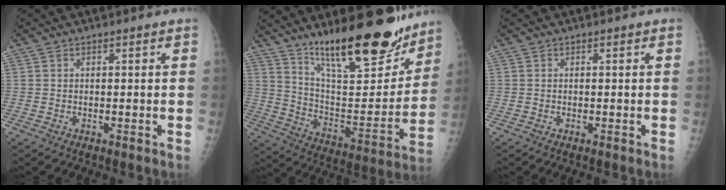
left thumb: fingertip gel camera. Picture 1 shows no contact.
{"total": 23.5, "force": [17.4, 6.5, 14.5], "torque": [-0.182, -0.099, 0.285]}
{"total": 0.0}